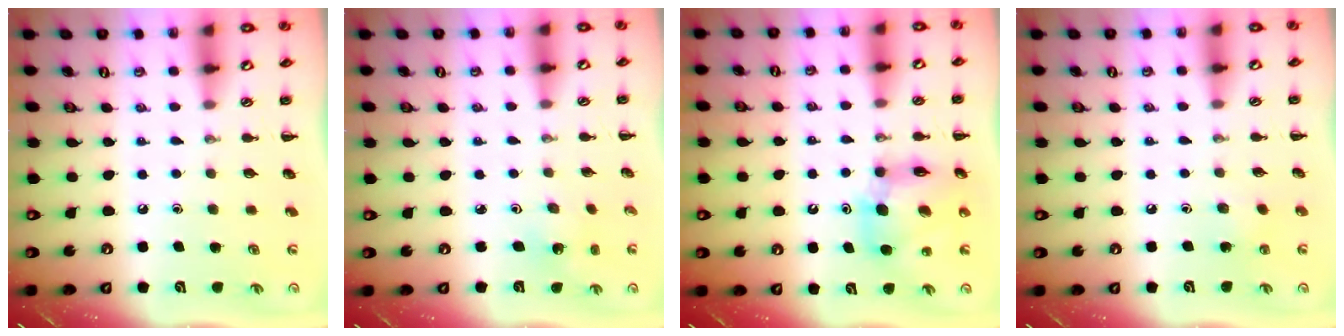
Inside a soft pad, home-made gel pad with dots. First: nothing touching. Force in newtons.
{"total": 2.3, "press": 2.2, "slide": 0.8}
{"total": 10.3, "press": 10.0, "slide": 2.7}
{"total": 3.9, "press": 3.7, "slide": 1.3}